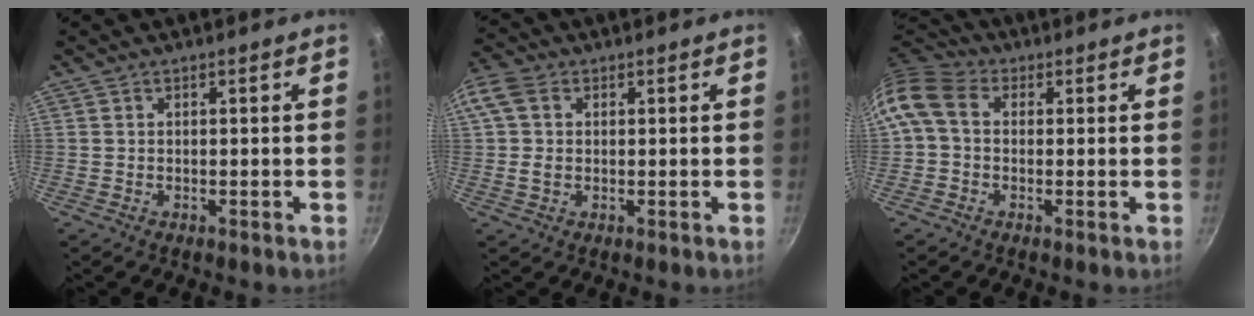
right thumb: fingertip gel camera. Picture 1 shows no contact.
{"total": 6.5, "force": [1.3, 4.9, 4.2], "torque": [-0.082, 0.008, 0.014]}
{"total": 8.8, "force": [0.7, 6.7, 5.6], "torque": [-0.113, 0.024, -0.007]}